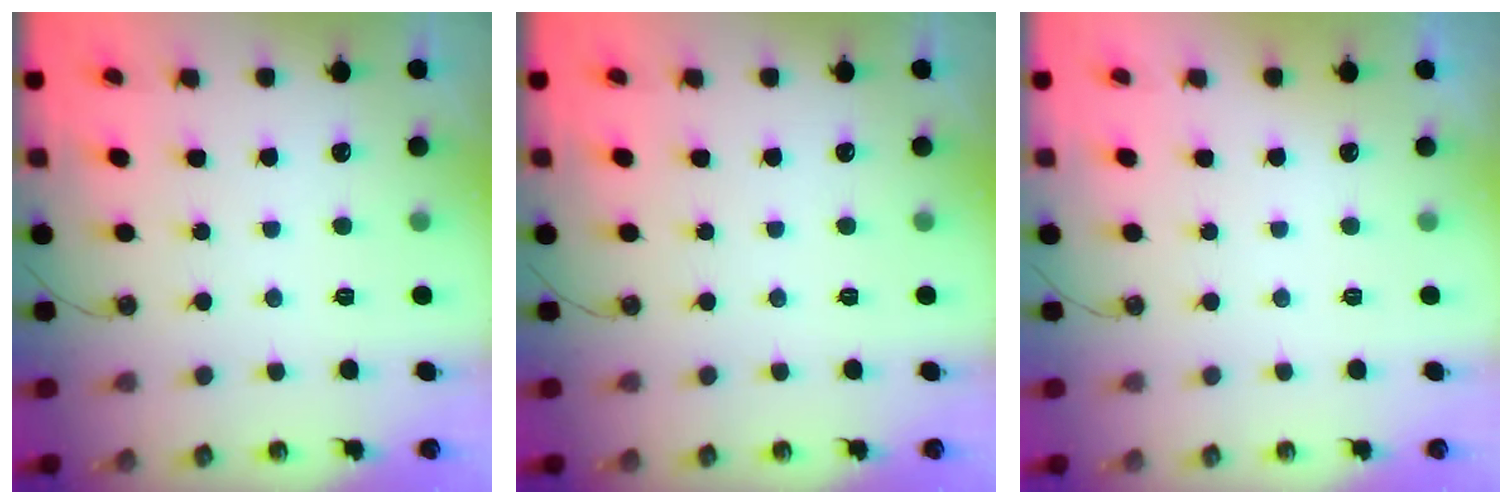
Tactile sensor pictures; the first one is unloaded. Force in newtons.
{"total": 0.0}
{"total": 0.0}